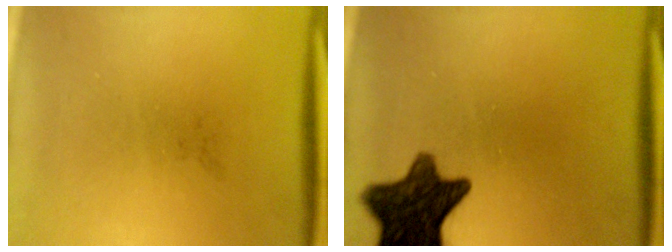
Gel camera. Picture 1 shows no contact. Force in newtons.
{"total": 11.4}